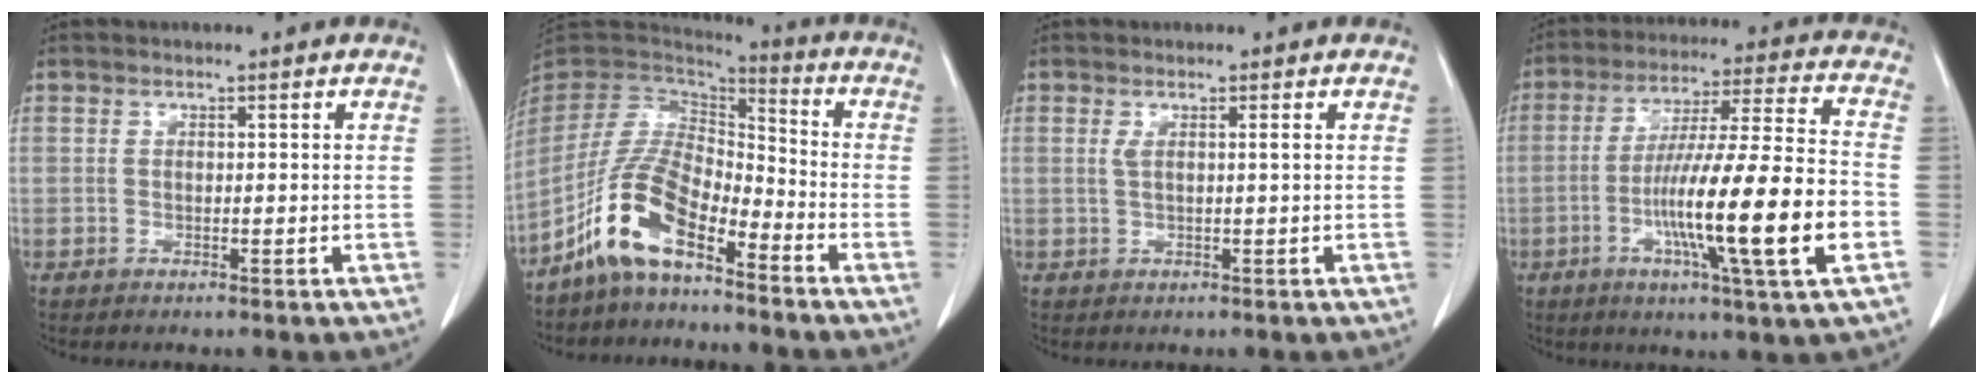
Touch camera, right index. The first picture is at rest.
{"total": 11.2, "force": [-7.2, 3.8, 7.7], "torque": [-0.169, 0.015, -0.145]}
{"total": 1.2, "force": [0.3, -0.1, 1.2], "torque": [-0.029, 0.005, 0.005]}
{"total": 18.3, "force": [-5.1, -0.4, 17.6], "torque": [-0.299, -0.010, -0.090]}